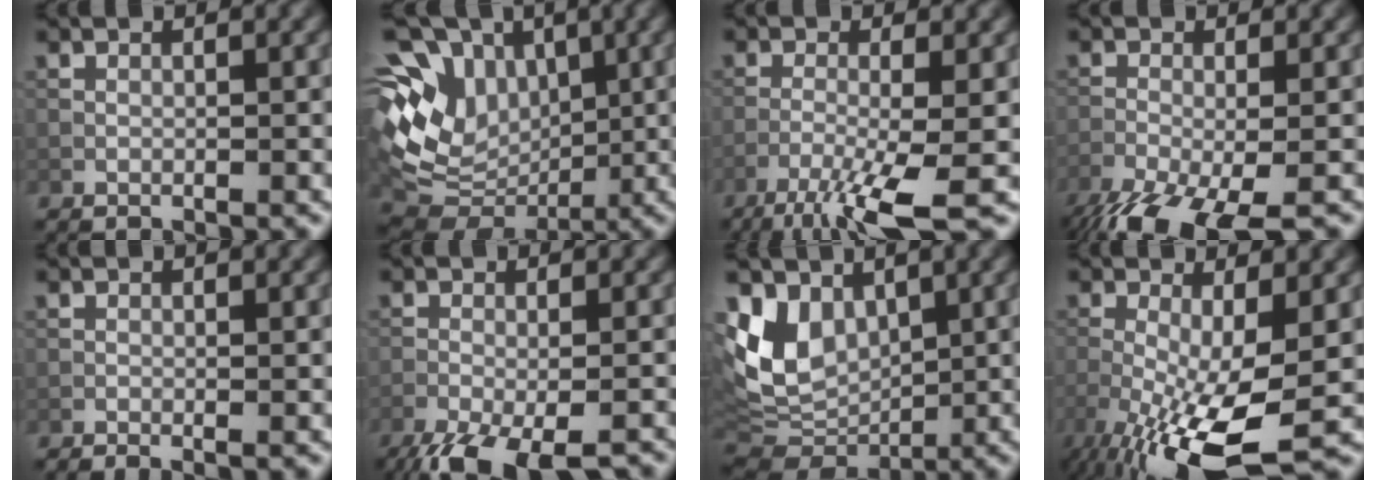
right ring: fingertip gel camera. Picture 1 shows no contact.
{"total": 11.2, "force": [2.4, 8.1, 7.3], "torque": [-0.144, 0.016, 0.052]}
{"total": 6.4, "force": [-3.4, 0.8, 5.4], "torque": [-0.095, -0.004, -0.075]}
{"total": 8.5, "force": [-5.9, 2.5, 5.6], "torque": [-0.119, -0.043, -0.097]}
{"total": 0.0}
{"total": 9.2, "force": [-7.2, 2.7, 5.1], "torque": [-0.096, -0.029, -0.104]}
{"total": 8.4, "force": [2.9, 6.0, 5.2], "torque": [-0.109, -0.019, 0.063]}
{"total": 10.4, "force": [-4.3, 2.7, 9.1], "torque": [-0.194, -0.028, -0.072]}